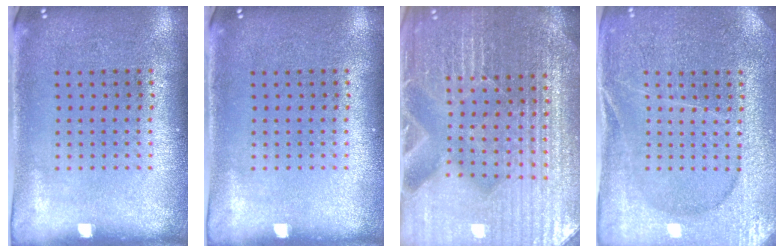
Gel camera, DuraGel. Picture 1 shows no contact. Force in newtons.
{"total": 0.0}
{"total": 5.4, "press": 5.0, "slide": 2.1}
{"total": 3.4, "press": 3.4, "slide": 0.7}